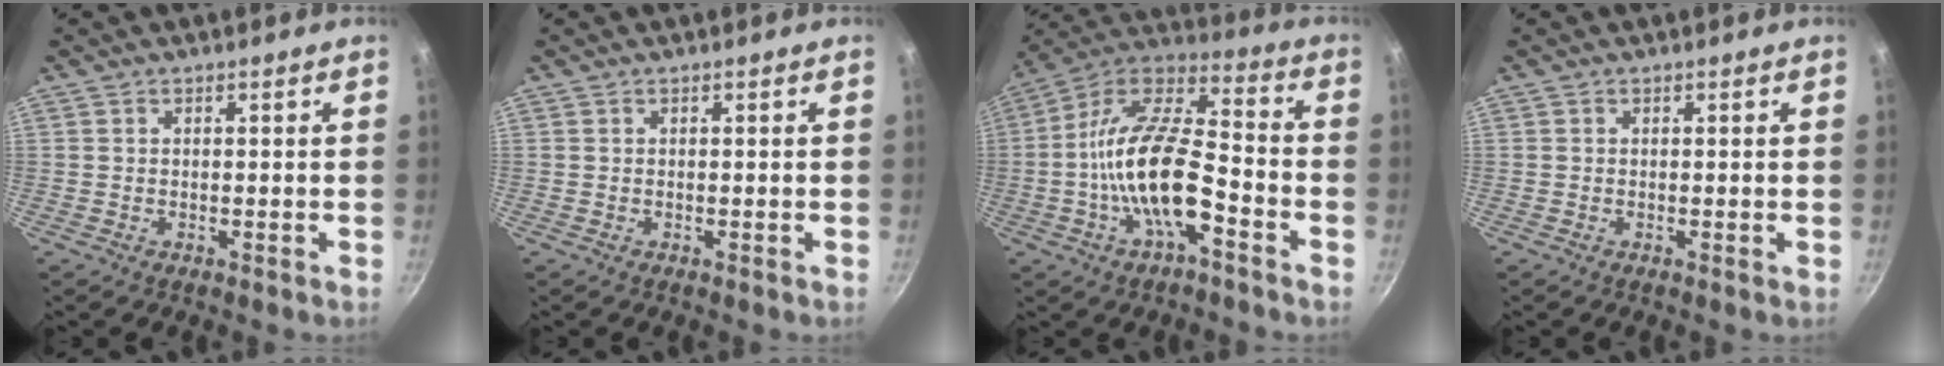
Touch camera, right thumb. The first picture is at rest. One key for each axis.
{"total": 0.0}
{"total": 18.3, "fx": -5.5, "fy": 7.3, "fz": 15.8, "tx": -0.281, "ty": 0.044, "tz": -0.120}
{"total": 0.0}